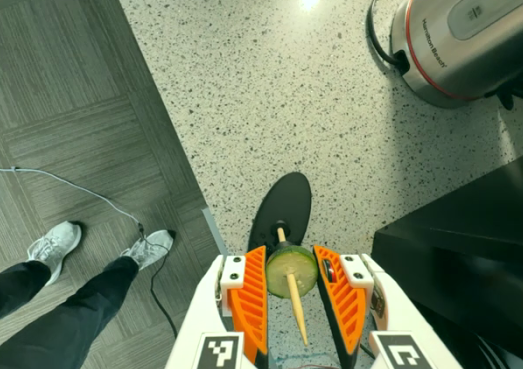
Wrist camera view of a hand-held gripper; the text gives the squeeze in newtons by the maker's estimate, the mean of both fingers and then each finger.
{"total": 8.6, "left": 8.0, "right": 9.2}